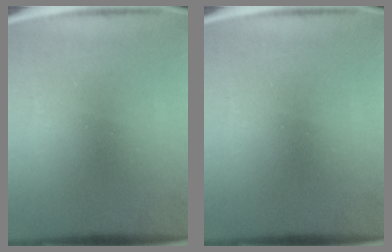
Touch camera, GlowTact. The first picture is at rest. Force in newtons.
{"total": 0.0}